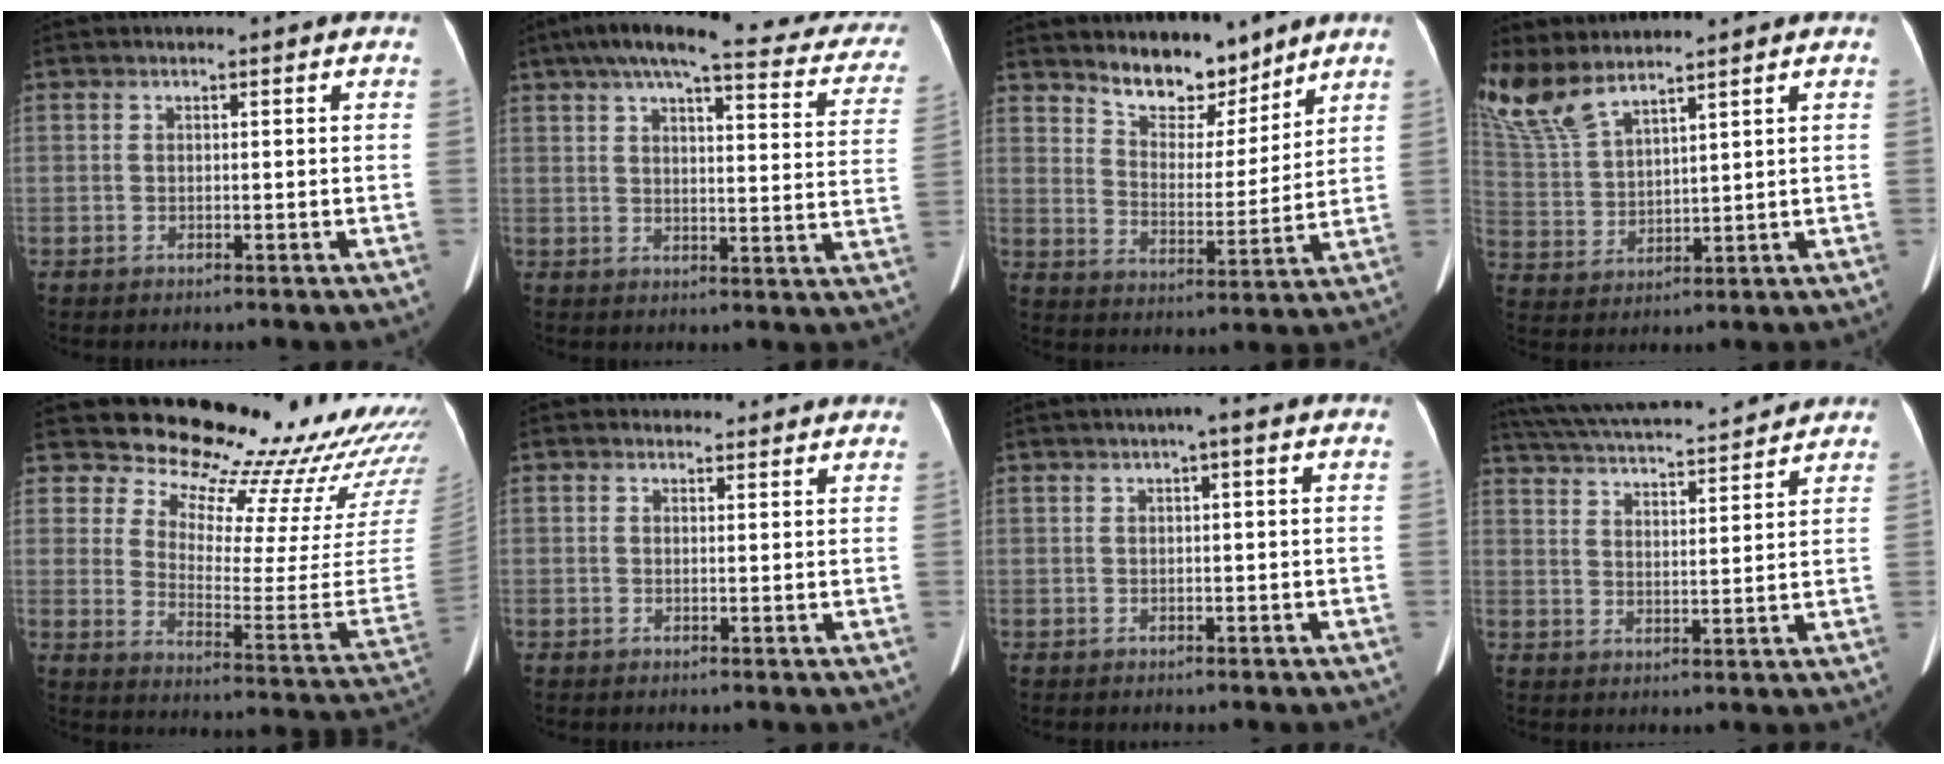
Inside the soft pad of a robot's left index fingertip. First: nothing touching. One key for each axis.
{"total": 27.7, "fx": 22.8, "fy": 5.1, "fz": 14.8, "tx": -0.205, "ty": -0.015, "tz": 0.262}
{"total": 8.5, "fx": 7.3, "fy": 3.1, "fz": 2.9, "tx": -0.045, "ty": -0.005, "tz": 0.135}
{"total": 12.8, "fx": 10.8, "fy": 3.2, "fz": 6.0, "tx": -0.155, "ty": 0.003, "tz": 0.233}
{"total": 22.4, "fx": 21.4, "fy": 3.3, "fz": 5.9, "tx": -0.090, "ty": -0.144, "tz": 0.255}
{"total": 3.5, "fx": 2.8, "fy": 2.2, "fz": -0.5, "tx": 0.026, "ty": 0.005, "tz": 0.025}
{"total": 1.7, "fx": 0.5, "fy": -0.1, "fz": 1.6, "tx": -0.025, "ty": 0.007, "tz": 0.010}
{"total": 18.5, "fx": 17.0, "fy": 1.8, "fz": 7.0, "tx": -0.127, "ty": 0.026, "tz": 0.254}